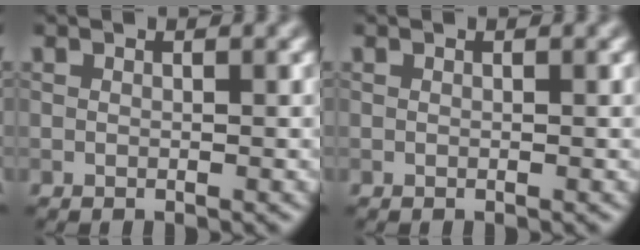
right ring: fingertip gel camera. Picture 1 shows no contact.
{"total": 0.0}